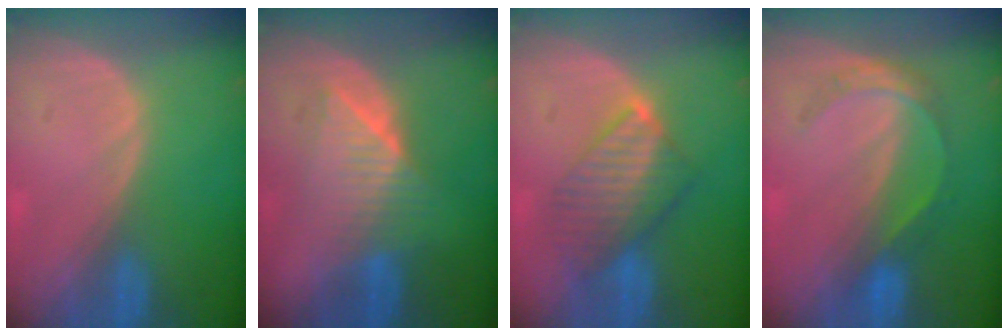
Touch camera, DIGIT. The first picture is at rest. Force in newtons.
{"total": 6.4, "press": 6.3, "slide": 1.1}
{"total": 6.9, "press": 6.8, "slide": 1.2}
{"total": 4.5, "press": 4.4, "slide": 0.7}